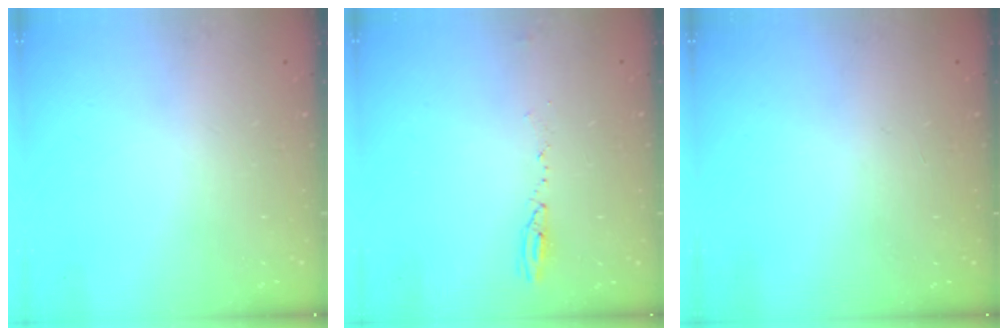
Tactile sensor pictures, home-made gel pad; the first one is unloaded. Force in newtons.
{"total": 3.7, "press": 3.6, "slide": 1.1}
{"total": 1.0, "press": 0.0, "slide": 1.0}